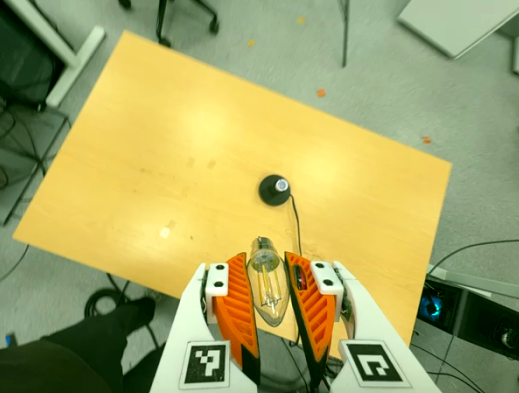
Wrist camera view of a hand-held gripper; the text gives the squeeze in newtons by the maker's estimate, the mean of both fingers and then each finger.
{"total": 11.8, "left": 12.6, "right": 11.0}